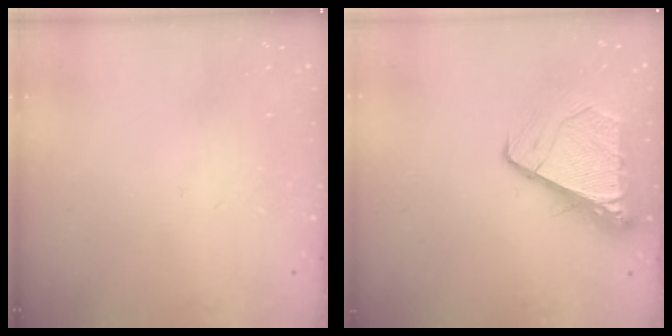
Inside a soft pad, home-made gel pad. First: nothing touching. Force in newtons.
{"total": 9.1, "press": 9.1, "slide": 1.1}